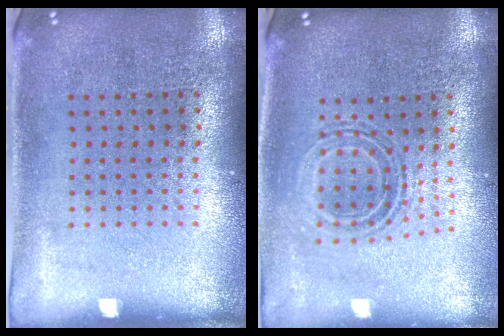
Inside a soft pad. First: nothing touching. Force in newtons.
{"total": 0.9, "press": 0.8, "slide": 0.3}